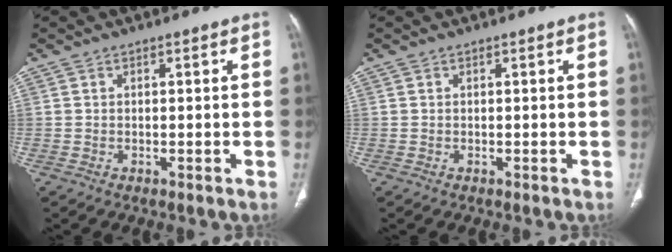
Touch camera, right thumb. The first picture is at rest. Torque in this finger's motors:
{"motor_torque": [0.02, 0.02, -0.03, 0.02, 0.02]}